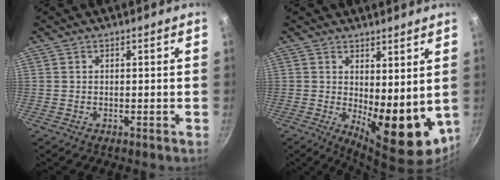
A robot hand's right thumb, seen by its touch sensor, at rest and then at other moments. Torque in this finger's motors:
{"motor_torque": [-0.20, 1.31, 1.57, 0.09, 0.13]}